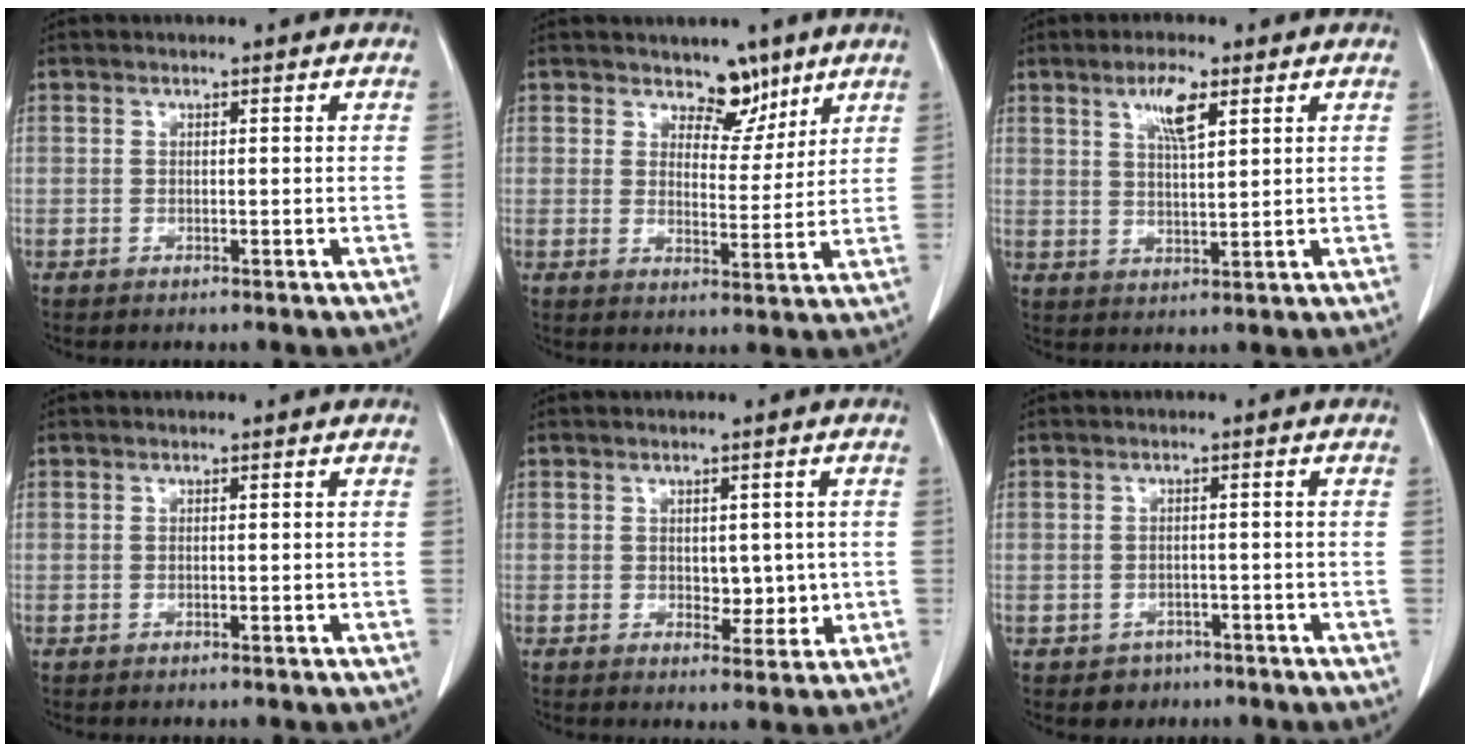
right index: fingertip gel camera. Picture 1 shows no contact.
{"total": 6.4, "force": [4.6, 3.6, 2.7], "torque": [-0.032, -0.004, 0.078]}
{"total": 5.7, "force": [2.9, 1.4, 4.7], "torque": [-0.088, 0.001, 0.054]}
{"total": 0.0}
{"total": 4.9, "force": [0.0, 3.0, 3.9], "torque": [-0.051, 0.003, 0.013]}
{"total": 3.3, "force": [-1.9, 2.7, 0.5], "torque": [-0.006, 0.009, -0.021]}